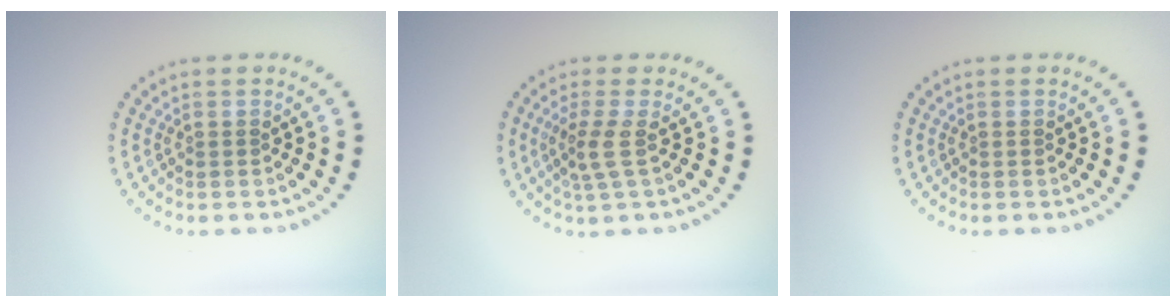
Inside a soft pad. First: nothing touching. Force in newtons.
{"total": 2.2, "press": 1.7, "slide": 1.4}
{"total": 0.0}